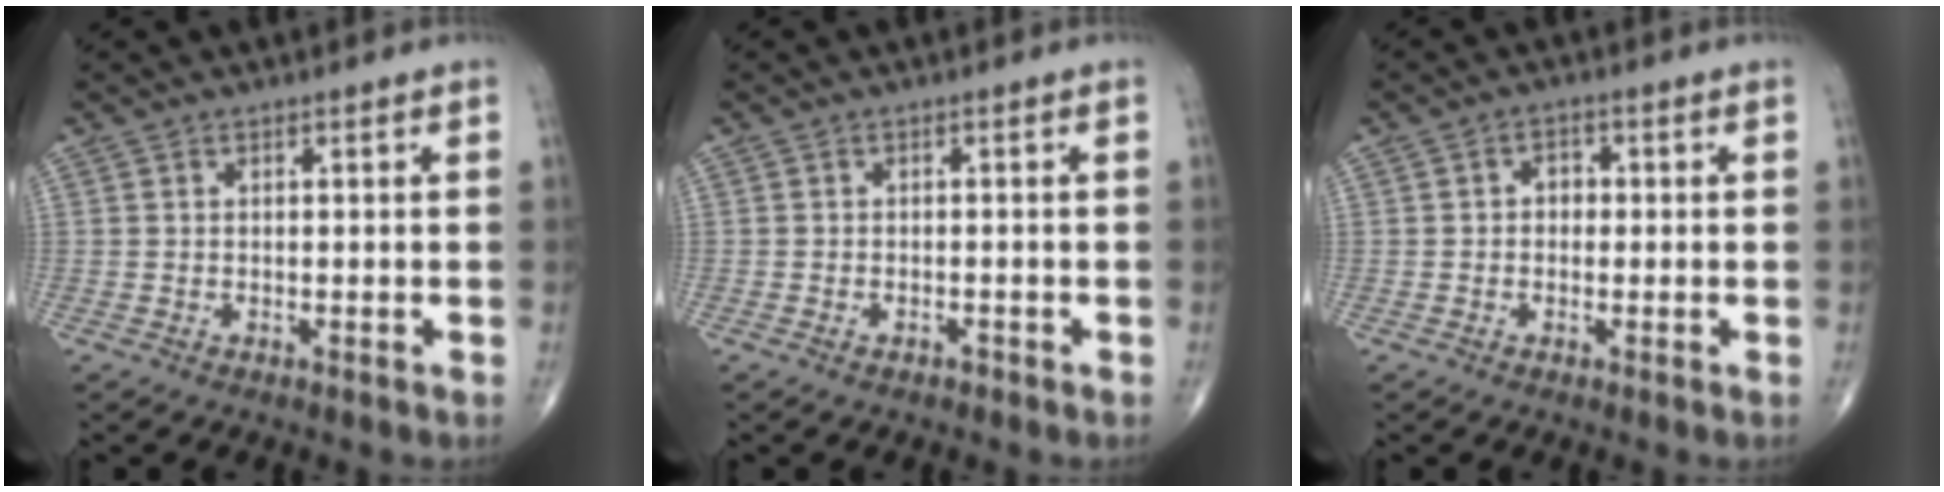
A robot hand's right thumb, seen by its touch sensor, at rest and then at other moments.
{"total": 1.1, "force": [-0.8, 0.6, 0.4], "torque": [-0.008, 0.007, -0.012]}
{"total": 2.5, "force": [0.0, 2.0, 1.4], "torque": [-0.010, 0.011, -0.006]}